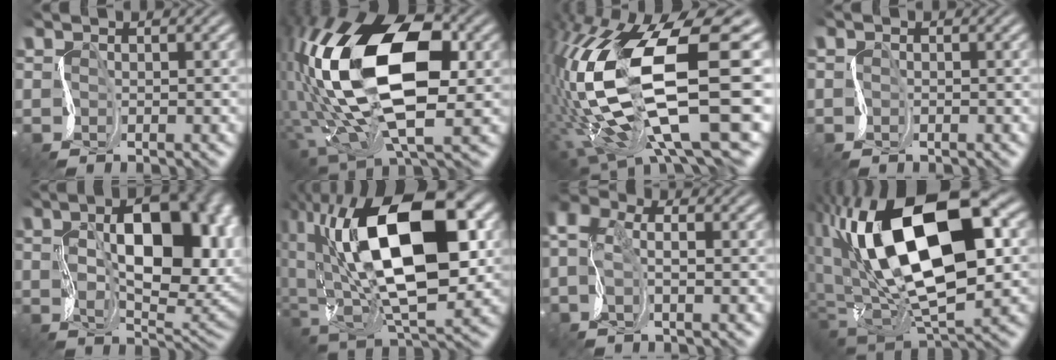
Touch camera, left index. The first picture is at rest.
{"total": 12.3, "force": [1.1, 6.8, 10.3], "torque": [-0.221, 0.002, 0.021]}
{"total": 13.9, "force": [-0.8, 5.7, 12.7], "torque": [-0.290, 0.010, -0.004]}
{"total": 0.8, "force": [-0.3, -0.1, -0.7], "torque": [0.001, 0.002, -0.009]}
{"total": 11.2, "force": [2.3, 5.8, 9.3], "torque": [-0.144, 0.016, 0.043]}
{"total": 14.9, "force": [2.2, 8.8, 11.9], "torque": [-0.236, 0.005, 0.030]}
{"total": 2.5, "force": [0.1, 1.4, 2.1], "torque": [-0.085, 0.020, 0.000]}
{"total": 14.2, "force": [3.3, 7.7, 11.5], "torque": [-0.241, 0.004, 0.066]}